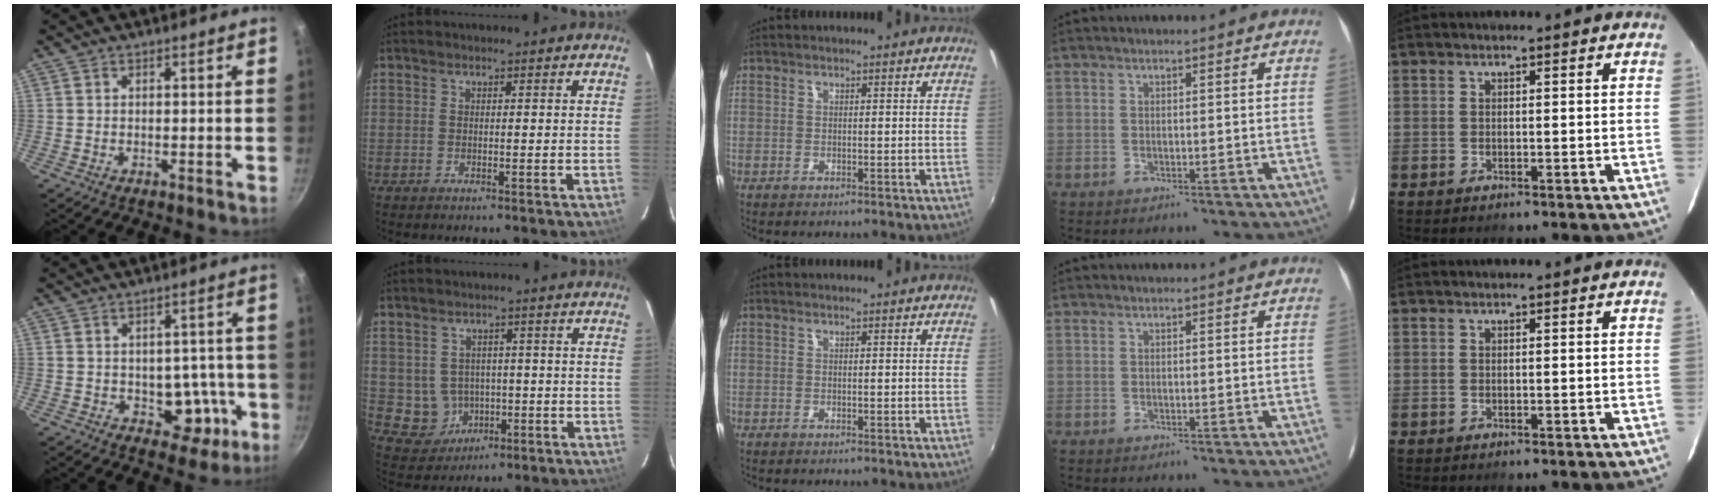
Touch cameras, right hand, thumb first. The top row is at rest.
{"thumb": {"total": 8.3, "force": [-2.2, 6.1, 5.1], "torque": [-0.016, 0.024, -0.019]}, "index": {"total": 6.5, "force": [-0.7, 6.4, 1.2], "torque": [-0.042, 0.015, 0.013]}}